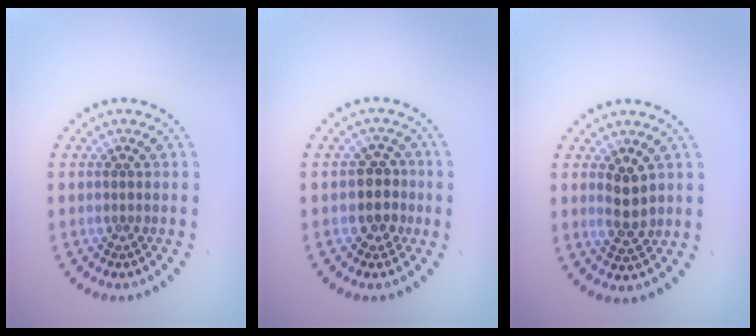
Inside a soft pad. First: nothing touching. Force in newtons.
{"total": 2.4, "press": 2.2, "slide": 1.1}
{"total": 2.5, "press": 2.5, "slide": 0.6}